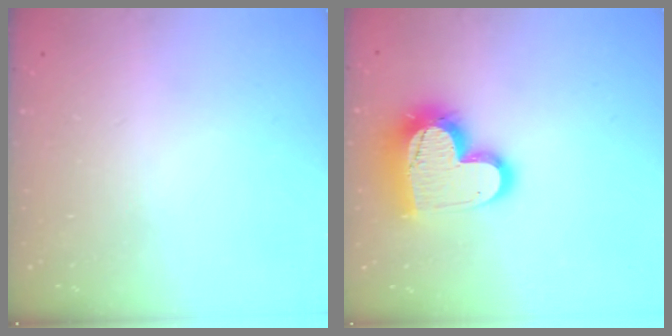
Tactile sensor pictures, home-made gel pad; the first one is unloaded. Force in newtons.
{"total": 17.4, "press": 17.4, "slide": 1.4}